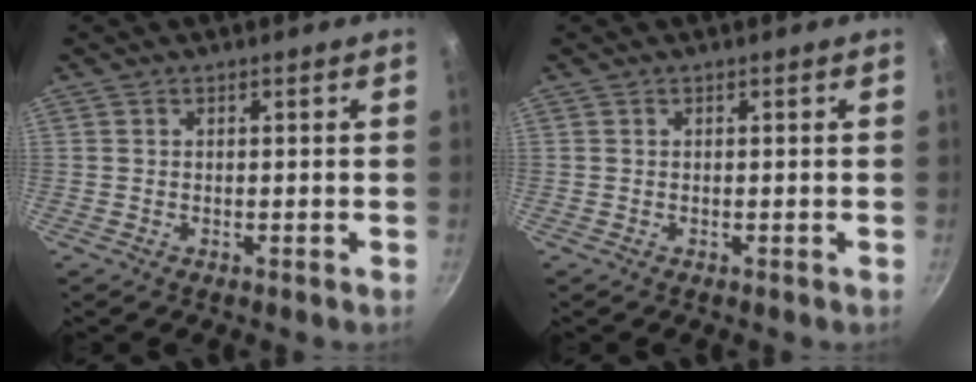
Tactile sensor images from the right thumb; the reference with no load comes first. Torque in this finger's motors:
{"motor_torque": [0.00, 0.00, 0.07, -0.07, 0.00]}